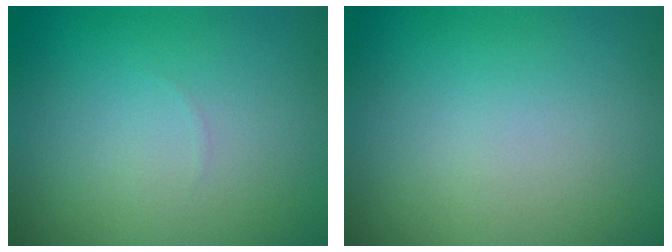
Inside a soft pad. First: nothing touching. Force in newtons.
{"total": 0.0}